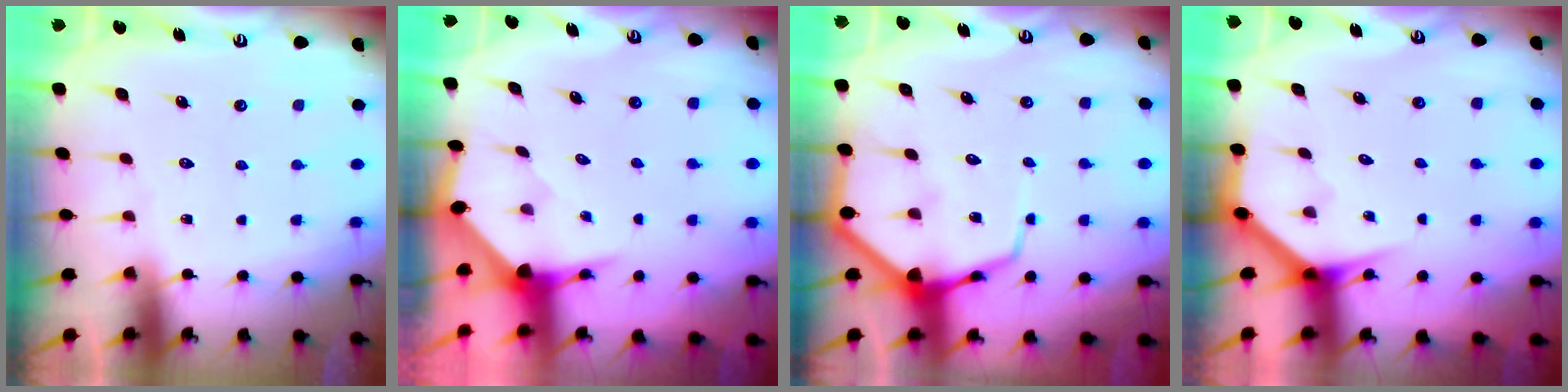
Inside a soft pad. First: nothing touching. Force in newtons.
{"total": 3.5, "press": 3.5, "slide": 0.4}
{"total": 10.5, "press": 10.4, "slide": 1.1}
{"total": 3.4, "press": 3.4, "slide": 0.2}